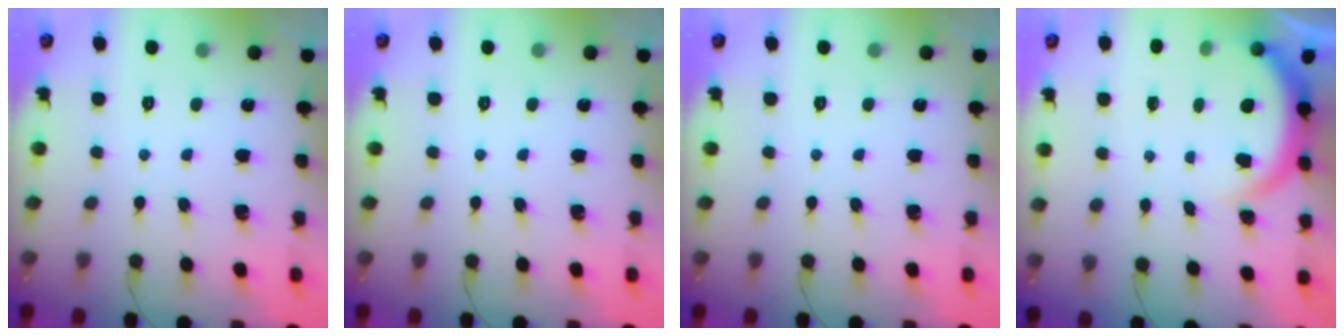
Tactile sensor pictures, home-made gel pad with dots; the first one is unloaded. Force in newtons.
{"total": 0.0}
{"total": 0.0}
{"total": 3.8, "press": 3.8, "slide": 0.3}